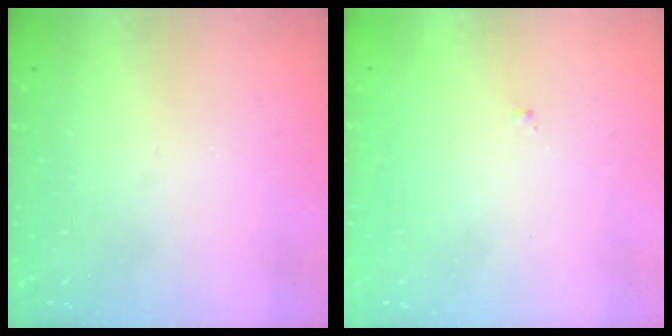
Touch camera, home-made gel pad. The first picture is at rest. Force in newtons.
{"total": 0.6, "press": 0.6, "slide": 0.2}